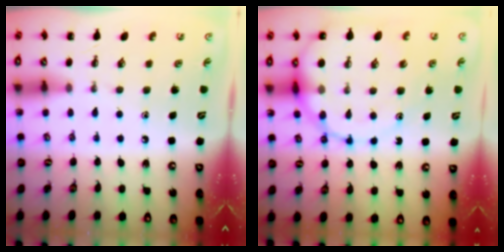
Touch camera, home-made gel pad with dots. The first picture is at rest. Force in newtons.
{"total": 15.0, "press": 14.5, "slide": 3.7}